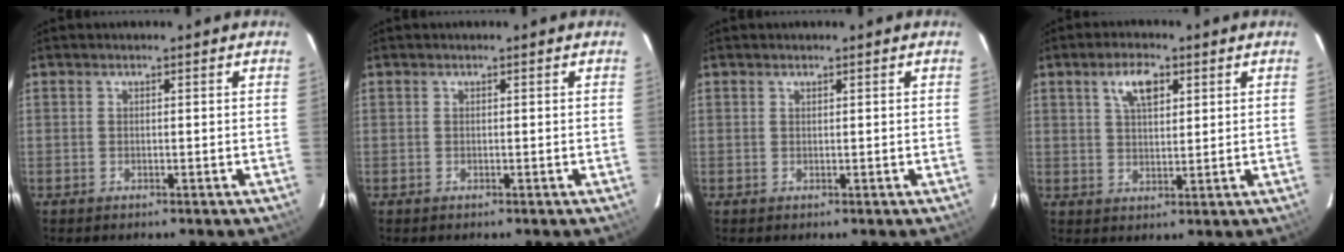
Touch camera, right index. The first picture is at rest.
{"total": 0.0}
{"total": 0.0}
{"total": 5.8, "force": [2.7, 2.6, 4.4], "torque": [-0.078, 0.011, 0.051]}